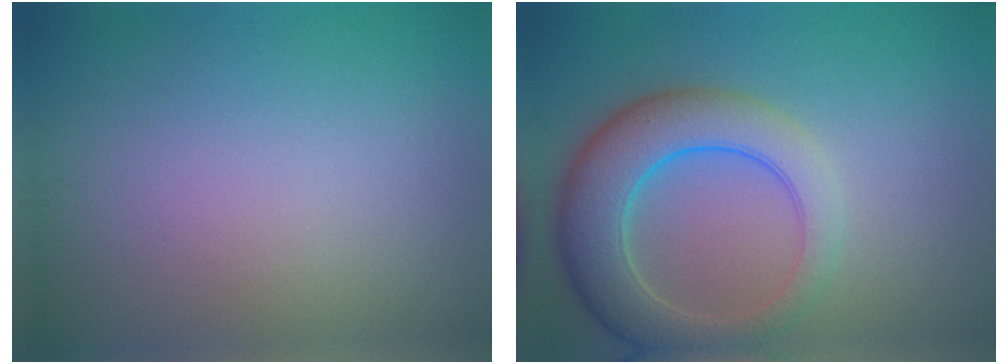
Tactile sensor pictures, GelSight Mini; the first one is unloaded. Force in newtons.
{"total": 7.1, "press": 7.0, "slide": 0.3}